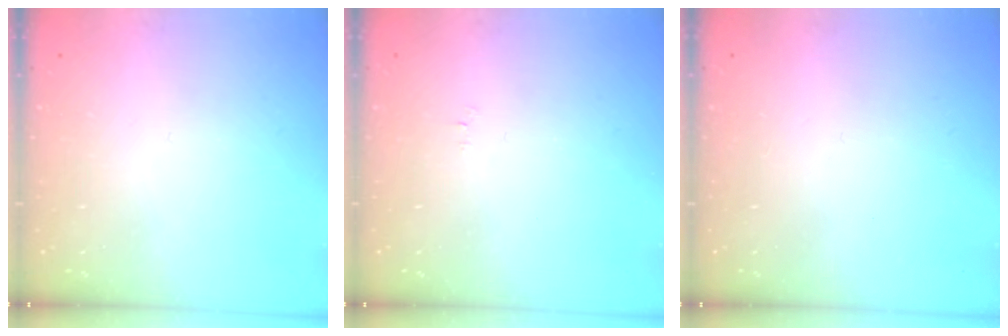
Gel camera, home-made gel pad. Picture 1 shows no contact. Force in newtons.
{"total": 2.5, "press": 2.5, "slide": 0.3}
{"total": 1.6, "press": 1.6, "slide": 0.1}